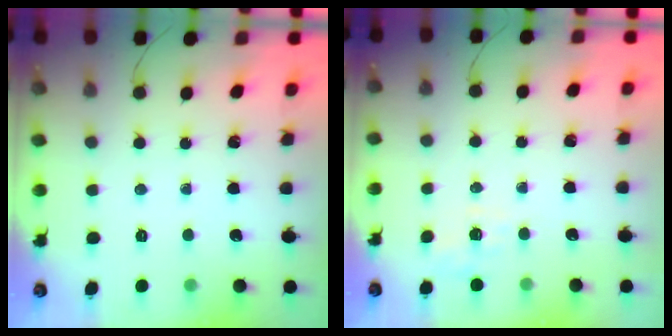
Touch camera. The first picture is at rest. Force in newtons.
{"total": 2.3, "press": 1.6, "slide": 1.6}